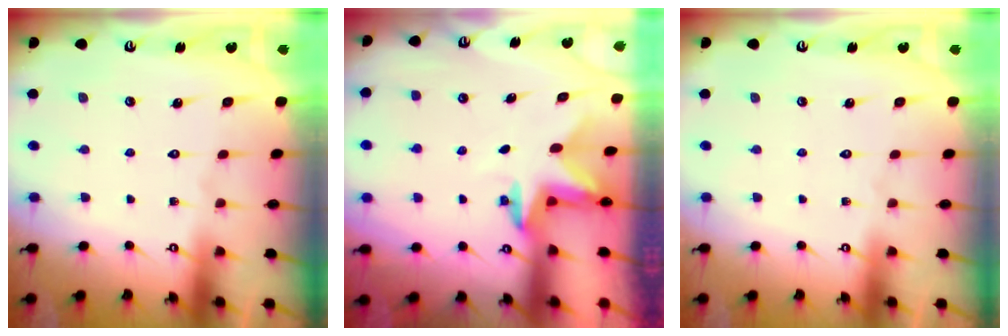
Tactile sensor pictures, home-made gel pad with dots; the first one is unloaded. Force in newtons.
{"total": 2.4, "press": 2.4, "slide": 0.4}
{"total": 0.0}